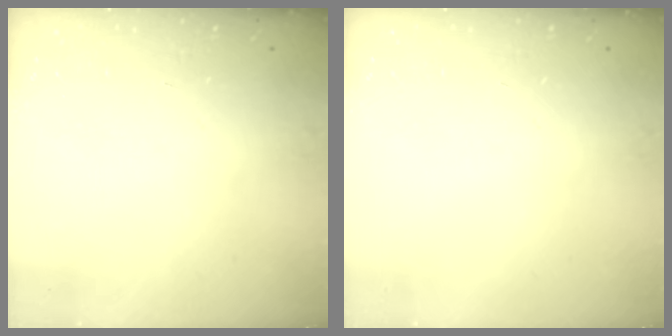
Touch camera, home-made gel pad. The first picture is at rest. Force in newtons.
{"total": 0.0}